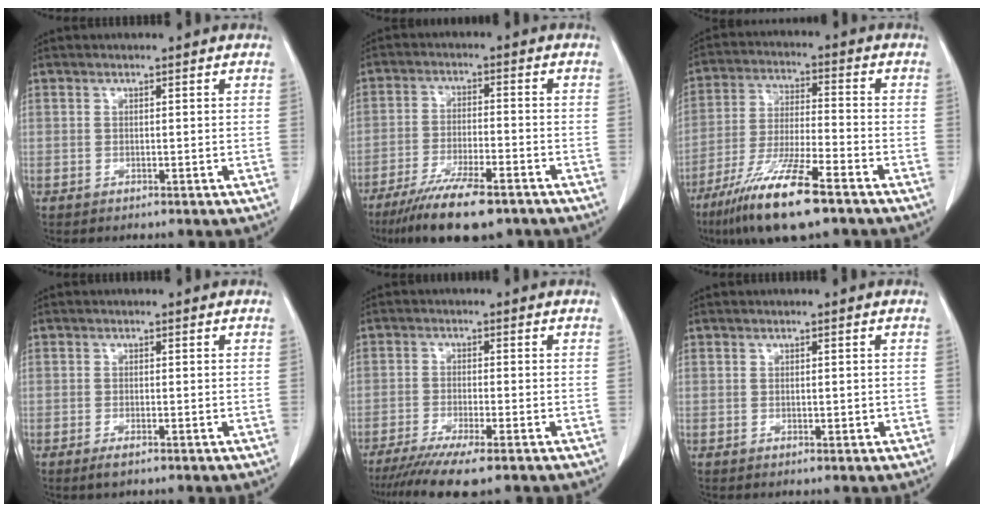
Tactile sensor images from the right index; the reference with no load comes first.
{"total": 12.4, "force": [-9.1, 2.6, 8.0], "torque": [-0.136, -0.026, -0.147]}
{"total": 14.2, "force": [-9.2, 1.5, 10.8], "torque": [-0.217, -0.036, -0.166]}
{"total": 1.5, "force": [-1.0, 0.3, 1.1], "torque": [-0.022, -0.003, -0.014]}
{"total": 9.2, "force": [-6.9, 0.4, 6.0], "torque": [-0.093, -0.021, -0.109]}
{"total": 1.0, "force": [-0.1, 0.6, 0.7], "torque": [-0.009, -0.001, 0.002]}